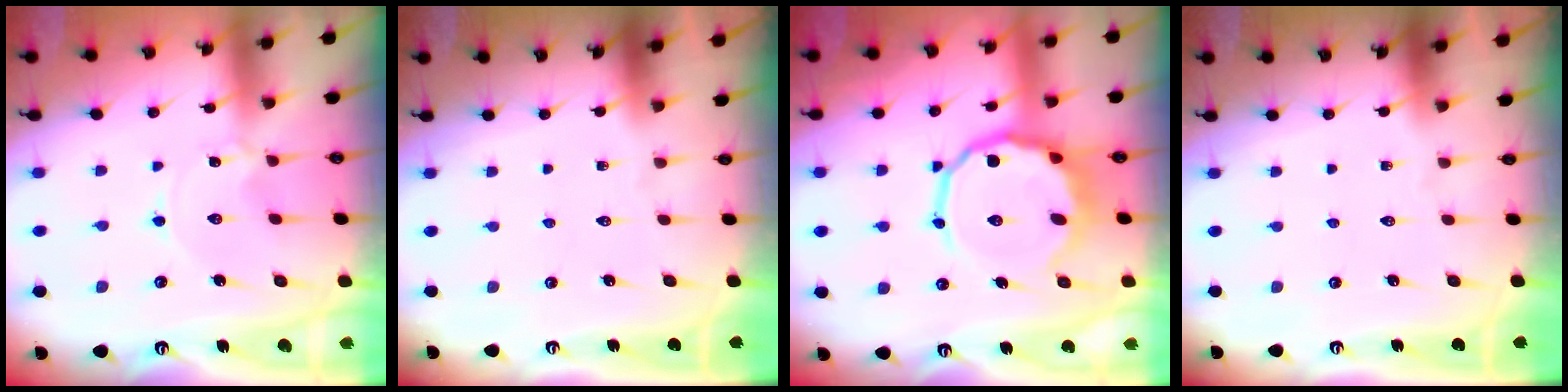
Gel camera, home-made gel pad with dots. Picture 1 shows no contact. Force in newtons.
{"total": 0.0}
{"total": 12.4, "press": 12.1, "slide": 2.9}
{"total": 0.0}